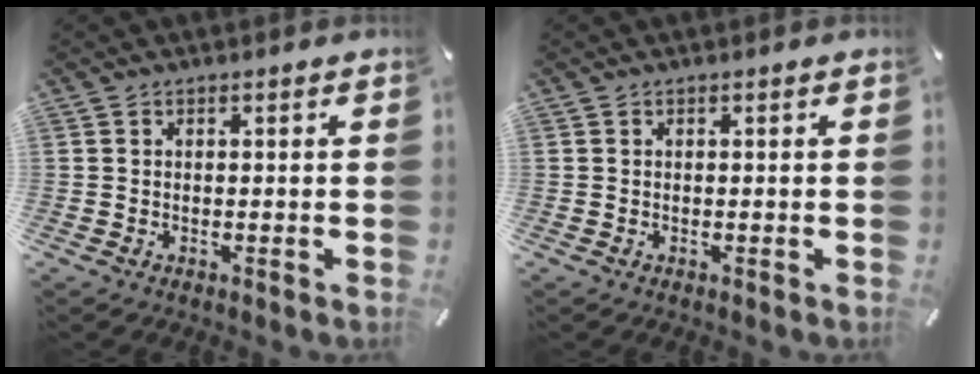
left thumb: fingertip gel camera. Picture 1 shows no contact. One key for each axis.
{"total": 0.0}